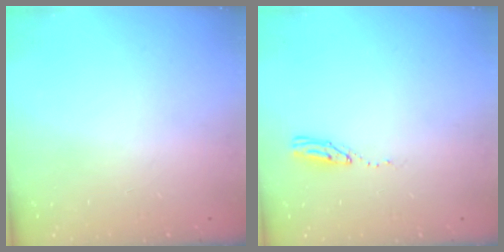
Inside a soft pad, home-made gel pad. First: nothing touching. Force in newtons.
{"total": 3.8, "press": 3.8, "slide": 0.2}